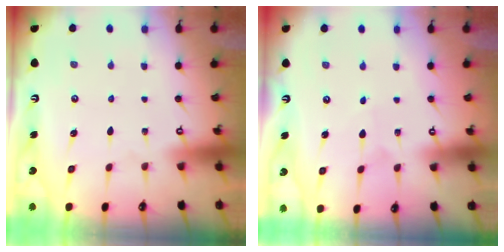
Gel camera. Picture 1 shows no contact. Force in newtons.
{"total": 1.3, "press": 1.3, "slide": 0.1}